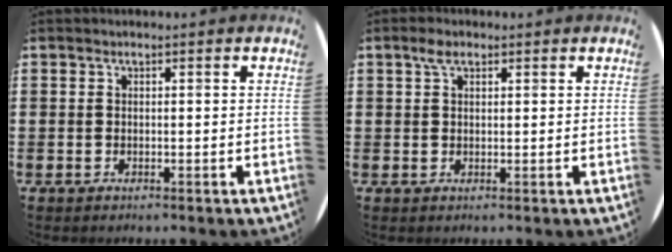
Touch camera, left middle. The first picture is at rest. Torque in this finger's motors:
{"motor_torque": [0.37, -0.37, 0.05, 0.00]}